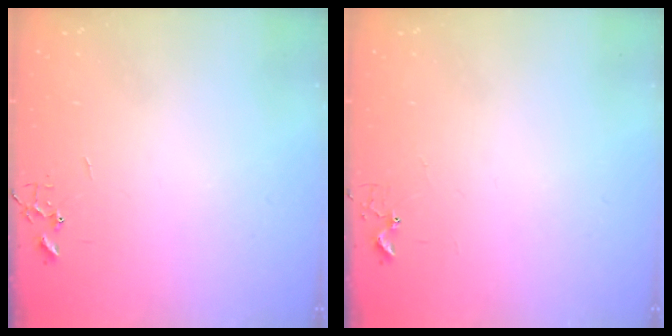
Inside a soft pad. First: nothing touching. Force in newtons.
{"total": 2.7, "press": 2.7, "slide": 0.2}